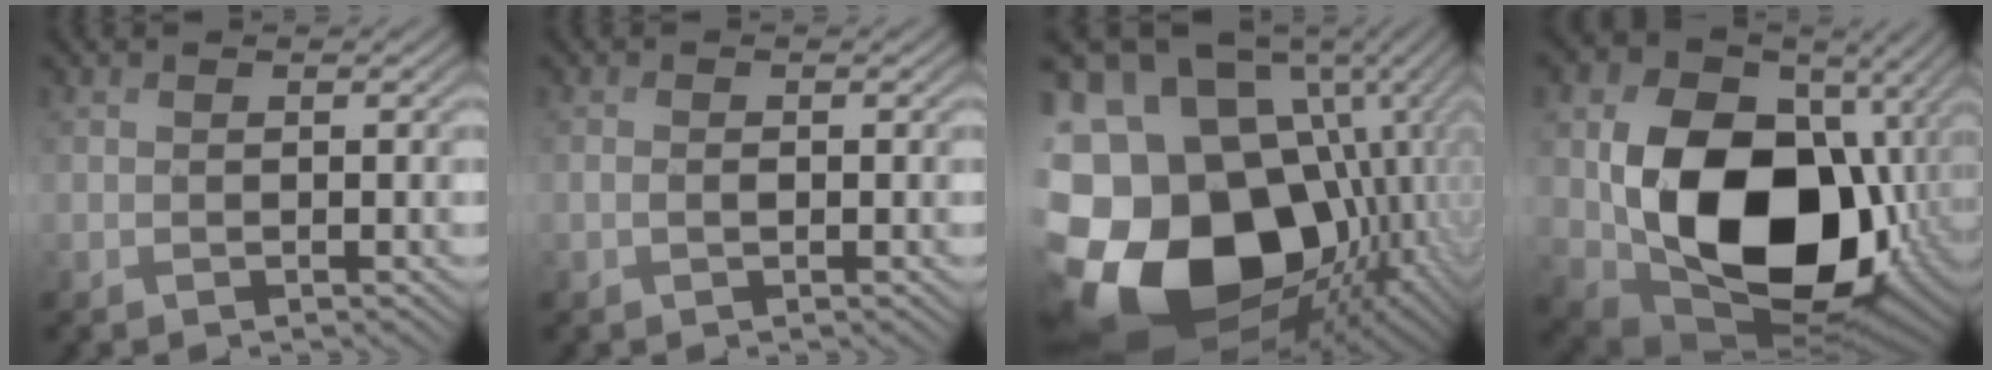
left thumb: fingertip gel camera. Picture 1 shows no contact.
{"total": 0.8, "force": [-0.2, 0.4, 0.7], "torque": [-0.017, 0.000, -0.003]}
{"total": 23.1, "force": [-3.7, 17.9, 14.1], "torque": [-0.308, -0.053, -0.048]}
{"total": 19.0, "force": [-1.1, 14.0, 12.8], "torque": [-0.257, -0.060, 0.006]}